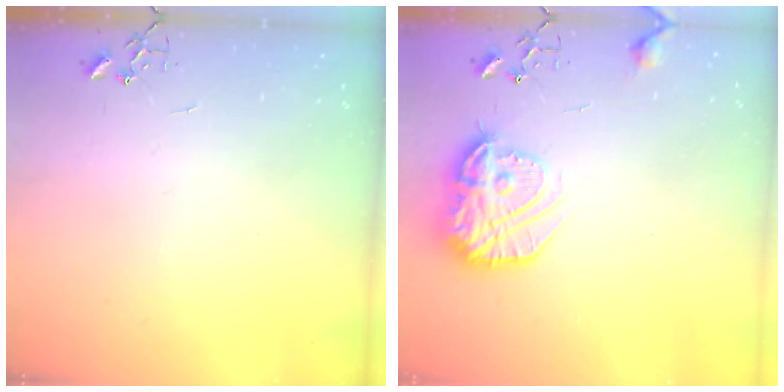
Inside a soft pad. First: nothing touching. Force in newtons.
{"total": 17.2, "press": 17.2, "slide": 1.1}